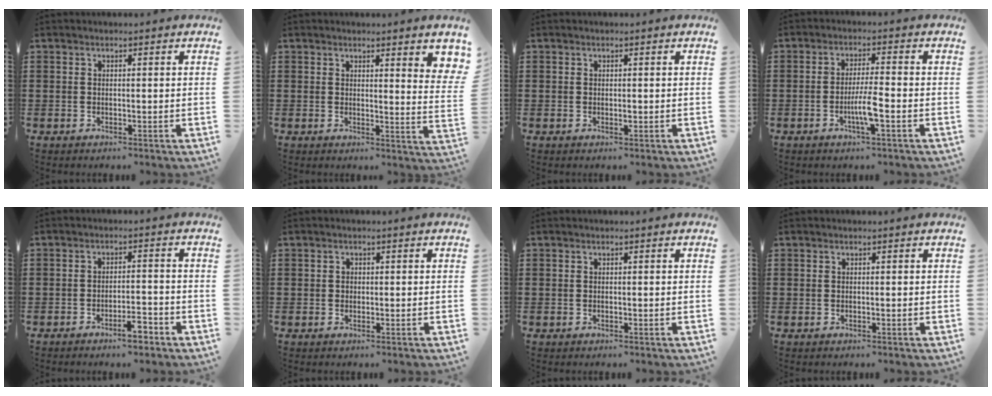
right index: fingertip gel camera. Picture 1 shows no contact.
{"total": 2.6, "force": [1.9, 0.0, 1.8], "torque": [-0.029, -0.013, 0.028]}
{"total": 0.7, "force": [0.0, 0.2, 0.7], "torque": [-0.014, -0.003, 0.000]}
{"total": 4.8, "force": [-1.7, 0.2, 4.5], "torque": [-0.084, -0.008, -0.033]}
{"total": 4.2, "force": [-3.2, 1.2, 2.5], "torque": [-0.039, 0.011, -0.060]}
{"total": 0.6, "force": [0.0, 0.6, 0.3], "torque": [-0.007, 0.001, 0.001]}
{"total": 0.0}
{"total": 0.0}